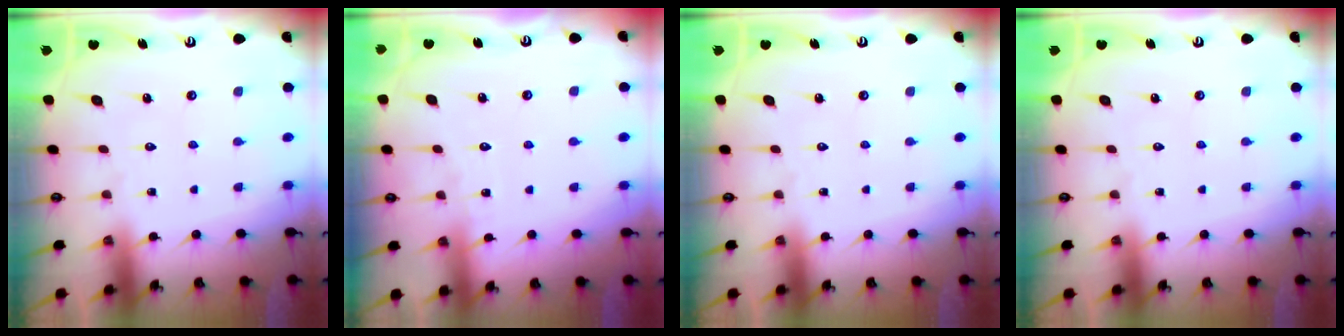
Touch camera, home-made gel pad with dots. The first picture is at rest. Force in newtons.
{"total": 2.7, "press": 2.7, "slide": 0.2}
{"total": 0.0}
{"total": 0.0}